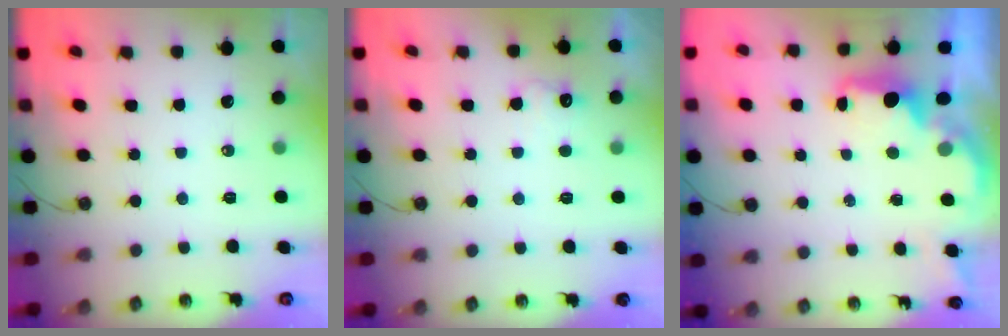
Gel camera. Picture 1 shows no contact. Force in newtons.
{"total": 6.7, "press": 6.6, "slide": 1.3}
{"total": 2.2, "press": 2.1, "slide": 0.8}